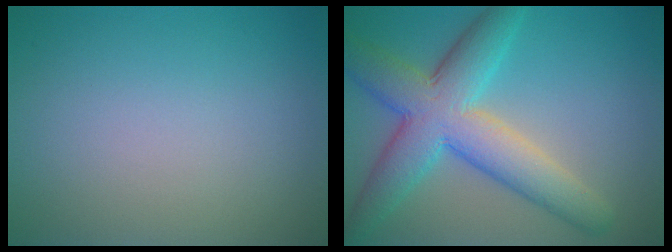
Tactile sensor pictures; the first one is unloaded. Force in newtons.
{"total": 8.3, "press": 8.3, "slide": 0.2}